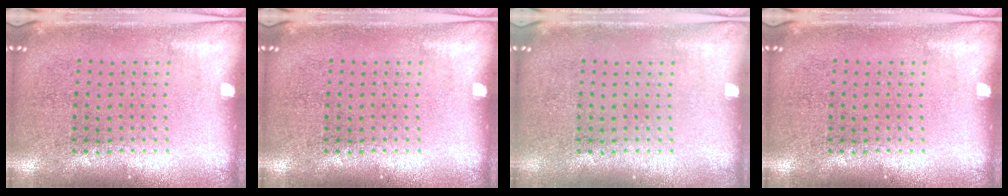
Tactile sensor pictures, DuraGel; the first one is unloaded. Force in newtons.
{"total": 0.0}
{"total": 0.0}
{"total": 0.0}